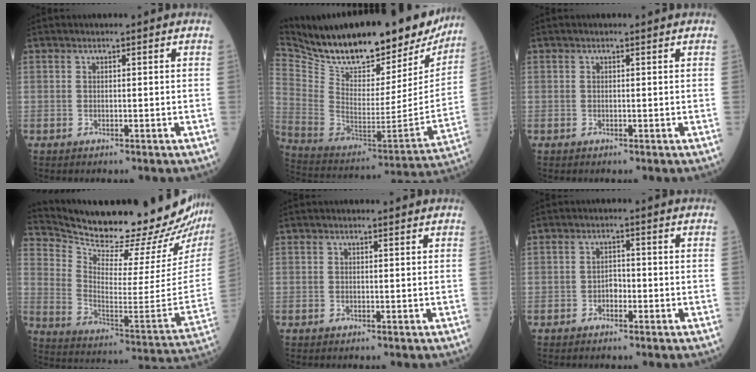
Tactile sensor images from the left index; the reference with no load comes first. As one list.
[{"total": 29.9, "force": [24.2, 9.8, 14.5], "torque": [-0.260, -0.027, 0.351]}, {"total": 0.7, "force": [0.7, 0.1, 0.2], "torque": [-0.004, 0.006, 0.009]}, {"total": 26.8, "force": [24.8, 3.1, 9.6], "torque": [-0.172, -0.124, 0.339]}, {"total": 1.3, "force": [1.2, 0.2, 0.5], "torque": [-0.007, 0.009, 0.016]}, {"total": 1.6, "force": [-0.9, 1.0, 0.9], "torque": [-0.008, 0.003, -0.019]}]